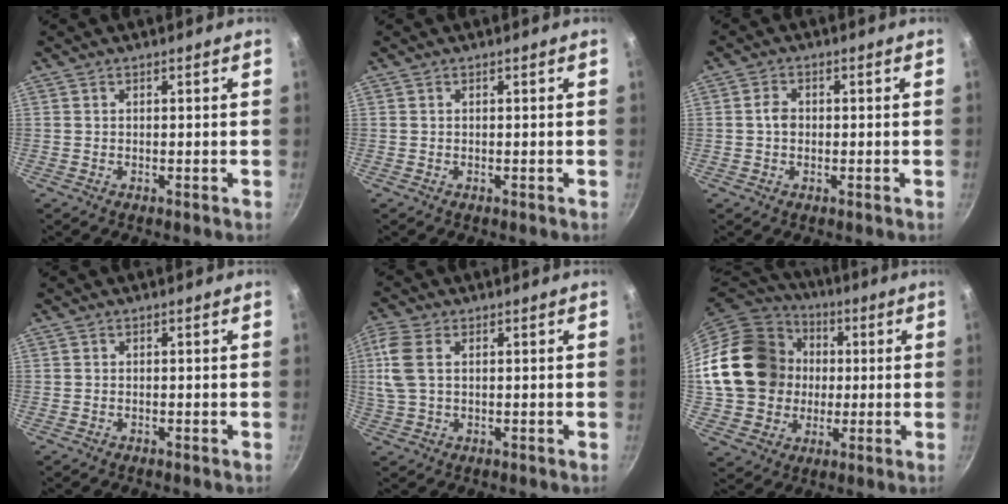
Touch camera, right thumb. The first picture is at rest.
{"total": 0.0}
{"total": 2.6, "force": [0.0, 1.9, 1.7], "torque": [-0.024, 0.007, -0.003]}
{"total": 0.0}
{"total": 7.2, "force": [1.5, 4.2, 5.7], "torque": [-0.133, 0.009, 0.029]}
{"total": 22.9, "force": [1.5, 19.7, 11.6], "torque": [-0.197, 0.041, 0.039]}